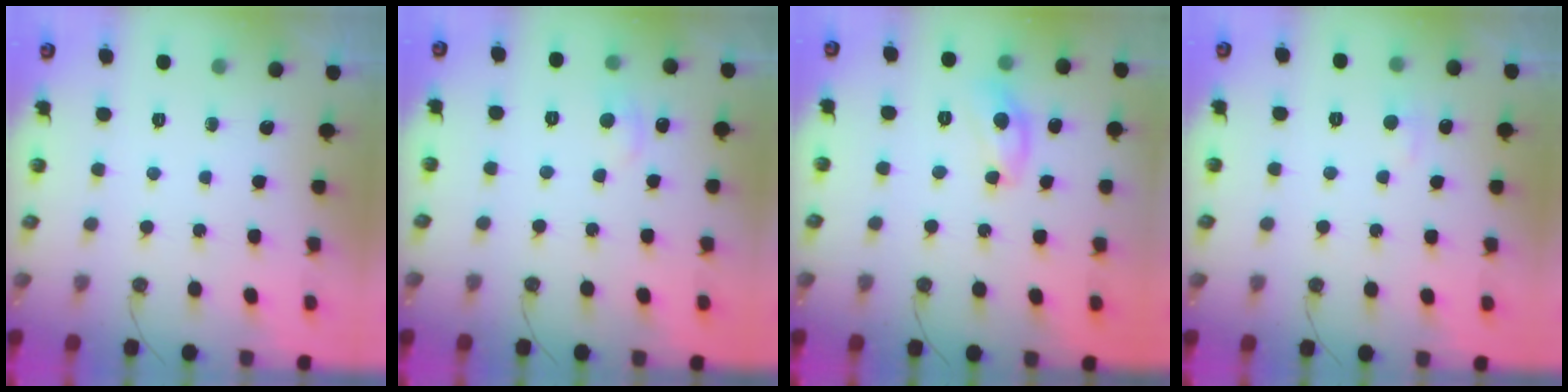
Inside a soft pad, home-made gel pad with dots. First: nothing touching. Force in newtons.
{"total": 0.9, "press": 0.4, "slide": 0.8}
{"total": 7.7, "press": 7.7, "slide": 0.4}
{"total": 1.8, "press": 1.7, "slide": 0.6}